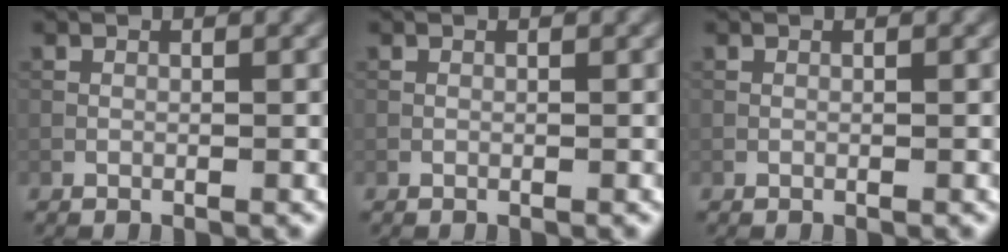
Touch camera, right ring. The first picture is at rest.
{"total": 0.0}
{"total": 0.0}